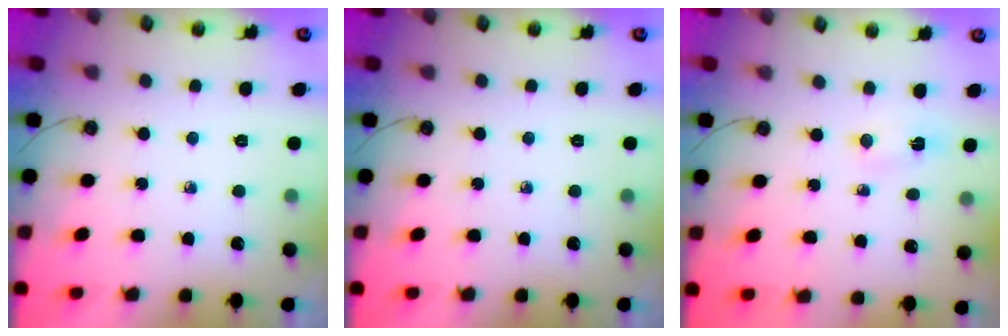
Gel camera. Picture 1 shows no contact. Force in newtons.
{"total": 0.0}
{"total": 2.1, "press": 1.6, "slide": 1.3}